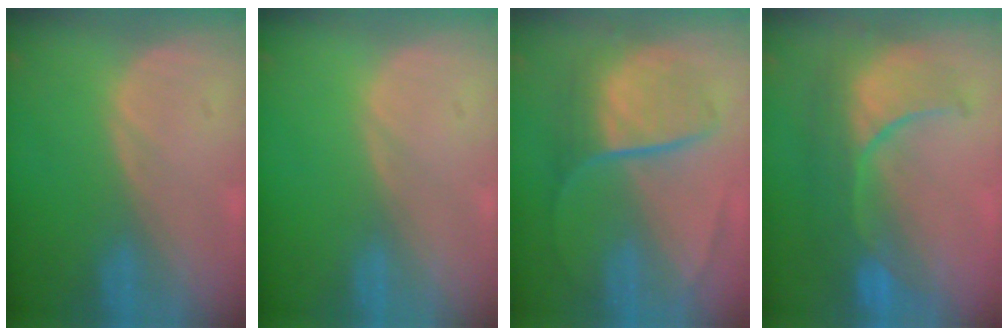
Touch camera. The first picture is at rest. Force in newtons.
{"total": 0.0}
{"total": 8.9, "press": 7.6, "slide": 4.5}
{"total": 10.0, "press": 9.2, "slide": 4.1}